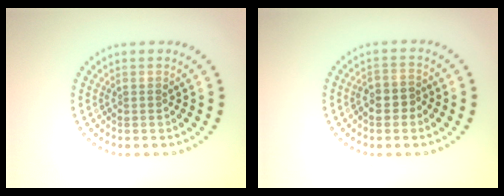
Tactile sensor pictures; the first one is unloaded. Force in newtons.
{"total": 2.4, "press": 2.2, "slide": 1.0}